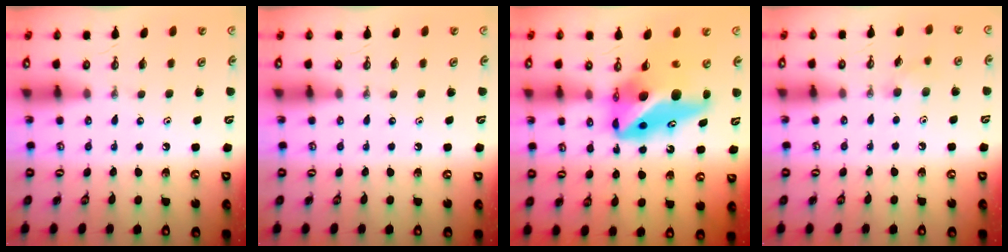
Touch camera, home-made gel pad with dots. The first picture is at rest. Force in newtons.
{"total": 0.0}
{"total": 15.5, "press": 15.2, "slide": 3.1}
{"total": 6.4, "press": 6.2, "slide": 1.4}